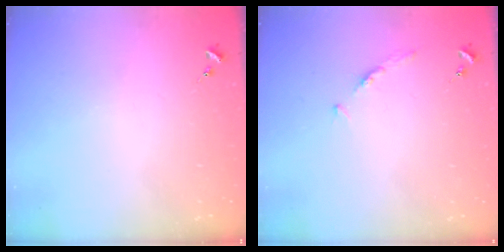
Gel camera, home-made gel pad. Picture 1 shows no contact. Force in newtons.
{"total": 3.5, "press": 3.5, "slide": 0.5}